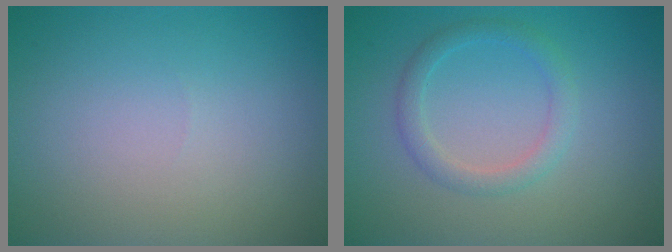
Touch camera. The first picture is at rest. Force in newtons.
{"total": 2.1, "press": 2.1, "slide": 0.1}